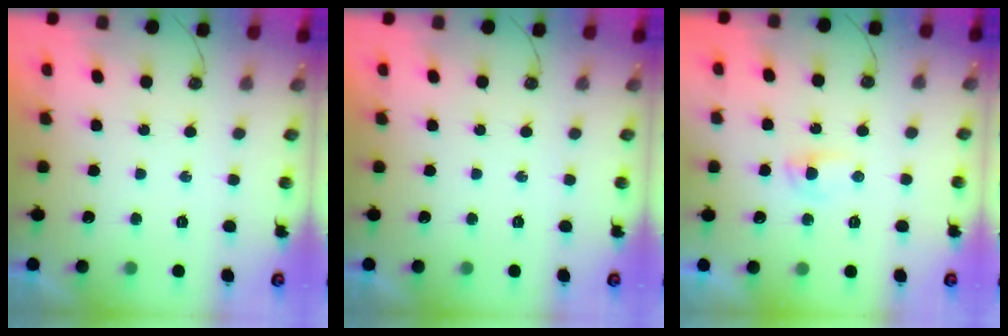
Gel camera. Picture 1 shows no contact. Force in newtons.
{"total": 0.0}
{"total": 2.7, "press": 2.6, "slide": 0.4}